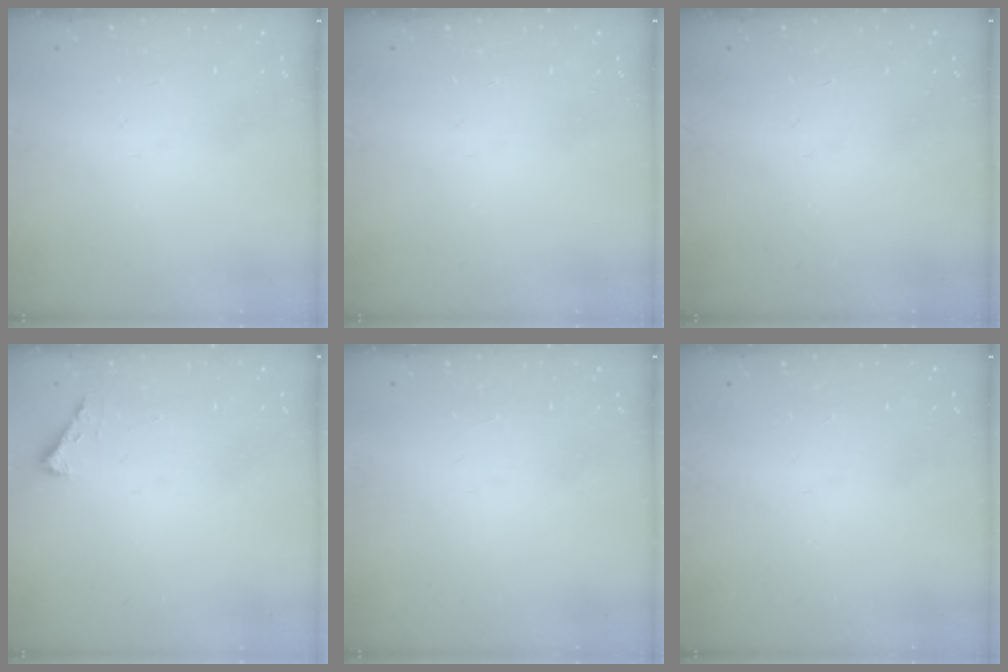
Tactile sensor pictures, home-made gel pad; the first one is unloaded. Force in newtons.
{"total": 0.0}
{"total": 0.0}
{"total": 2.3, "press": 2.3, "slide": 0.3}
{"total": 1.5, "press": 1.5, "slide": 0.1}
{"total": 0.0}